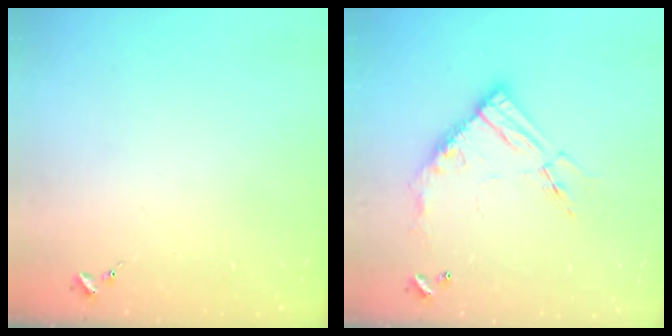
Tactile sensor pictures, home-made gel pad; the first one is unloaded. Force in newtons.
{"total": 15.2, "press": 15.1, "slide": 1.7}